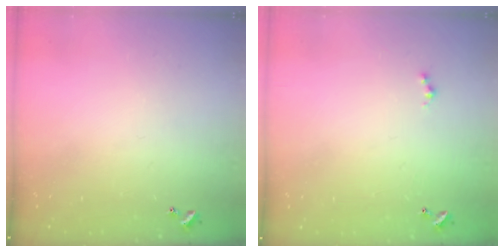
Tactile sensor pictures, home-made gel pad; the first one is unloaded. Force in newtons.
{"total": 0.8, "press": 0.5, "slide": 0.5}